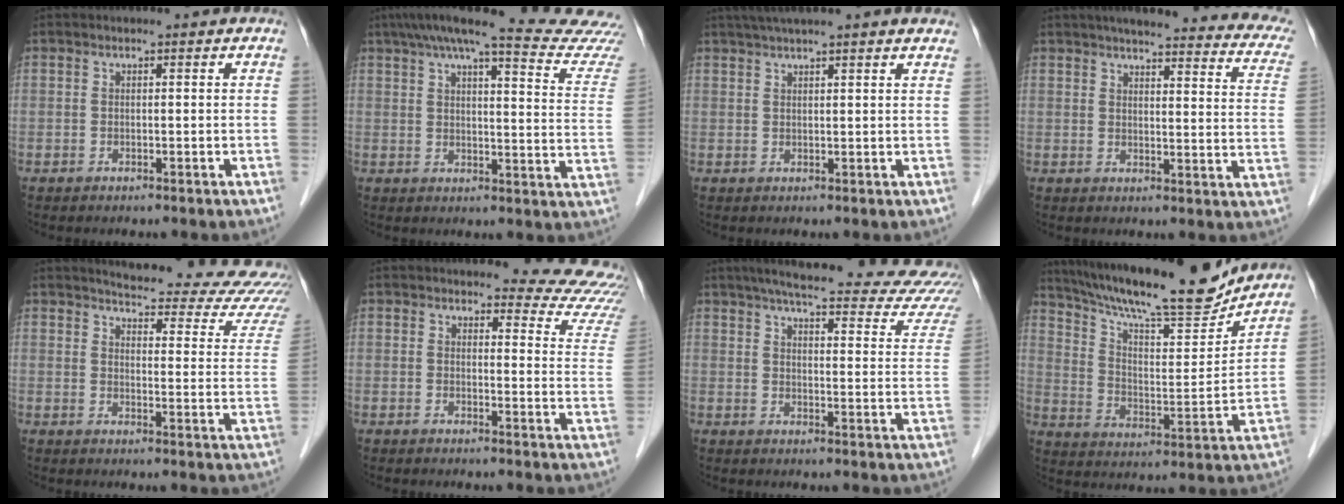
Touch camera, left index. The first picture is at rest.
{"total": 21.3, "force": [19.5, -0.8, 8.7], "torque": [-0.123, -0.054, 0.232]}
{"total": 9.6, "force": [8.0, -0.2, 5.2], "torque": [-0.084, 0.038, 0.103]}
{"total": 23.4, "force": [20.1, 3.7, 11.3], "torque": [-0.131, -0.016, 0.217]}
{"total": 20.7, "force": [19.8, 2.9, 5.2], "torque": [-0.044, -0.087, 0.209]}
{"total": 11.1, "force": [11.0, 1.1, 1.1], "torque": [0.014, -0.080, 0.090]}
{"total": 27.0, "force": [24.2, 3.5, 11.4], "torque": [-0.147, -0.046, 0.277]}
{"total": 20.3, "force": [18.3, 2.2, 8.6], "torque": [-0.155, -0.011, 0.282]}